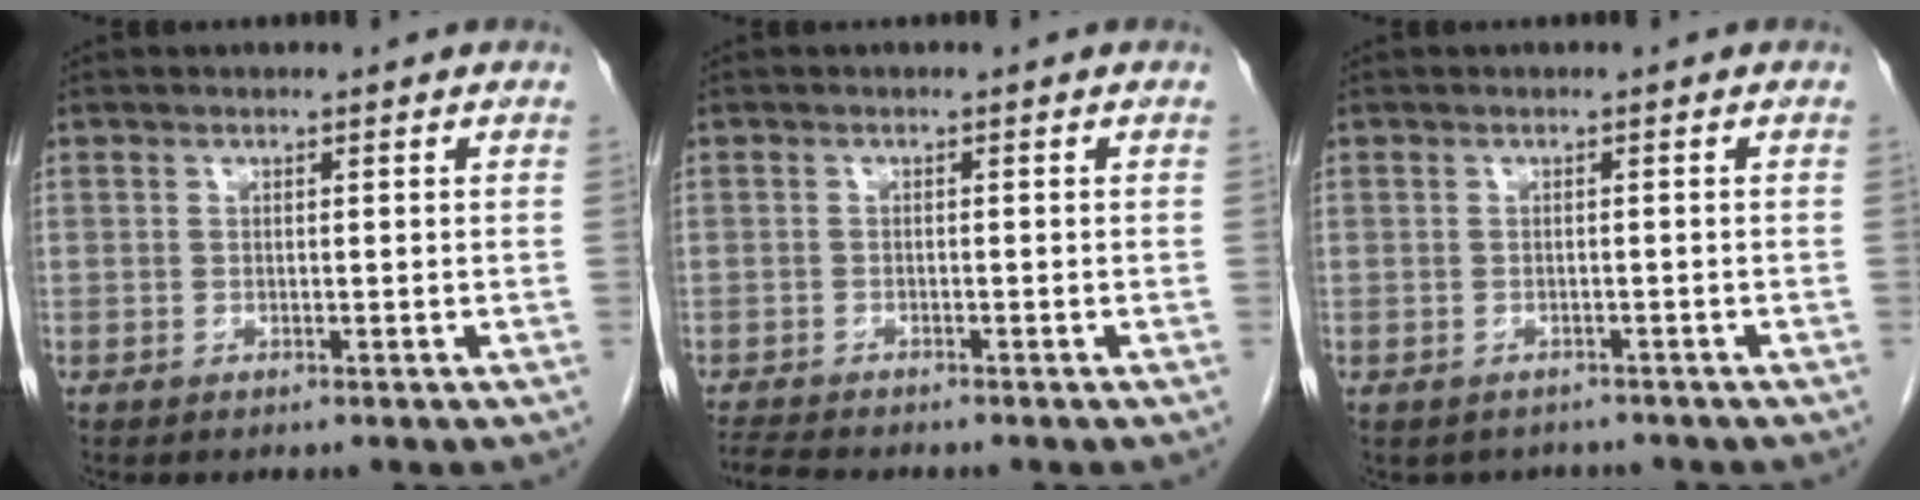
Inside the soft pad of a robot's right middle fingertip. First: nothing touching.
{"total": 4.0, "force": [-3.7, 0.2, 1.3], "torque": [-0.027, -0.015, -0.063]}
{"total": 3.2, "force": [-2.7, 1.6, 0.2], "torque": [-0.003, 0.005, -0.035]}